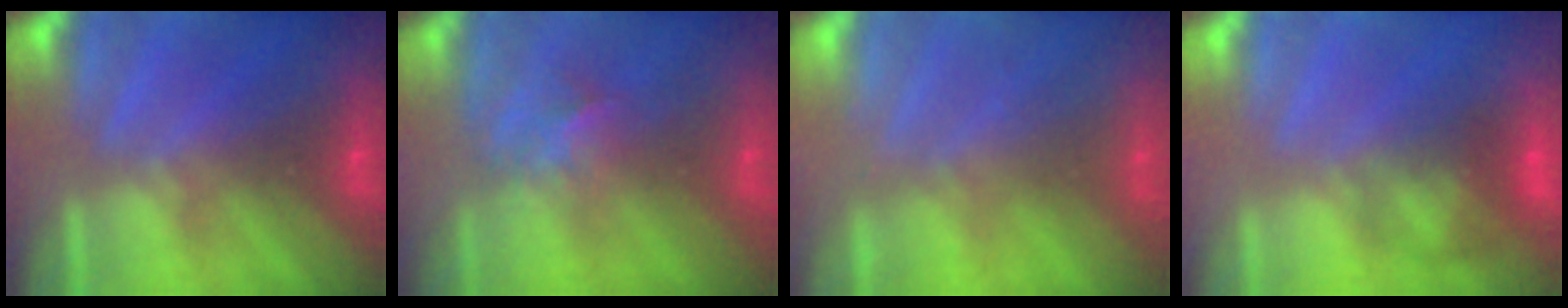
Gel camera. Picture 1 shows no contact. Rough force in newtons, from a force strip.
{"total": 2.7}
{"total": 2.3}
{"total": 9.1}